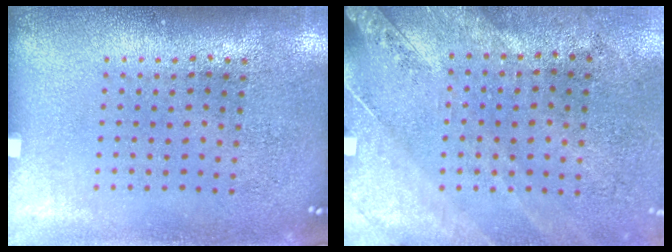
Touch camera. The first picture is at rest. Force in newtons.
{"total": 2.5, "press": 2.0, "slide": 1.5}